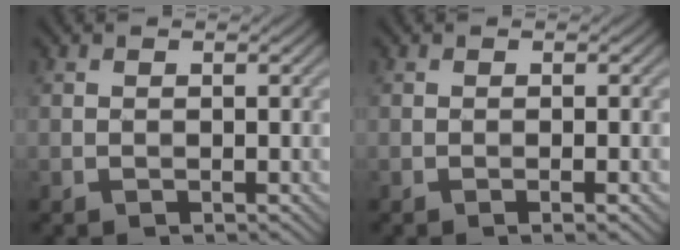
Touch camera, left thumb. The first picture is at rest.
{"total": 1.1, "force": [-0.5, 0.0, 1.0], "torque": [-0.019, 0.001, -0.011]}